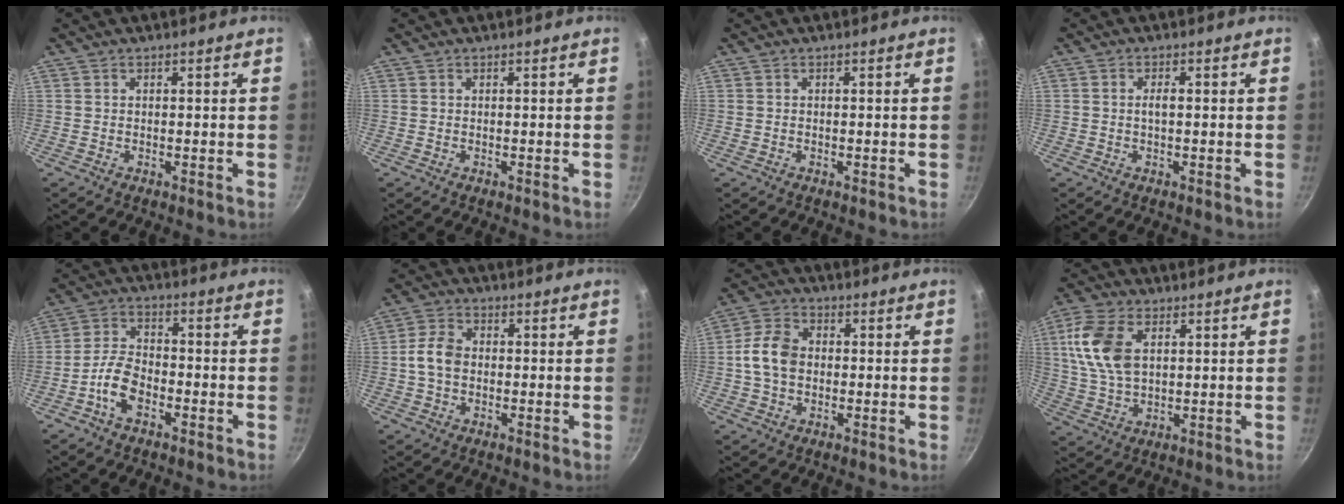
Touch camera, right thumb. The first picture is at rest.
{"total": 0.0}
{"total": 0.0}
{"total": 1.6, "force": [0.0, 0.7, 1.5], "torque": [-0.028, 0.004, -0.002]}
{"total": 6.6, "force": [-3.1, 3.6, 4.6], "torque": [-0.084, 0.030, -0.065]}
{"total": 6.0, "force": [-0.4, 4.3, 4.1], "torque": [-0.070, 0.018, -0.016]}
{"total": 8.4, "force": [-0.2, 6.1, 5.7], "torque": [-0.096, 0.020, -0.013]}
{"total": 12.1, "force": [3.1, 7.3, 9.1], "torque": [-0.173, -0.002, 0.059]}